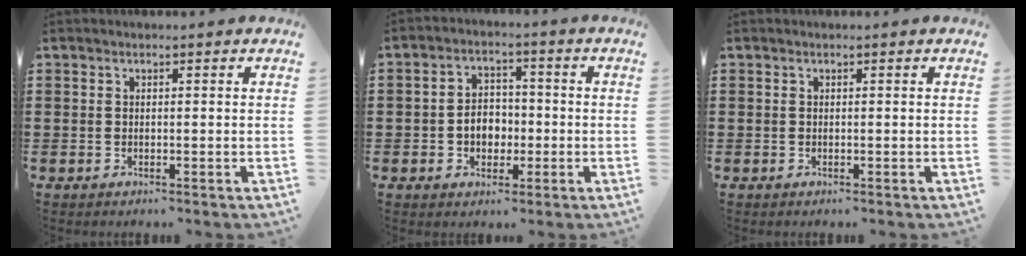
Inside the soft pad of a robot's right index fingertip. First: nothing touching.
{"total": 4.7, "force": [-1.0, 3.6, 2.9], "torque": [-0.052, 0.004, -0.022]}
{"total": 0.0}